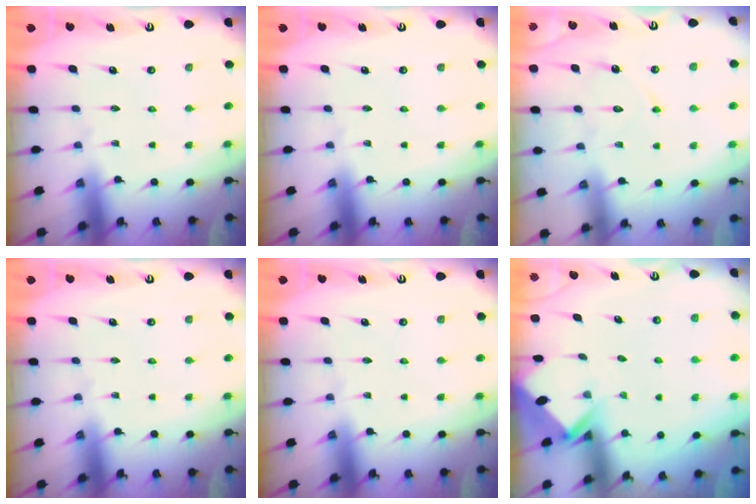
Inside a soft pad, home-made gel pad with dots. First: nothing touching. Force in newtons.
{"total": 0.0}
{"total": 7.8, "press": 7.7, "slide": 0.7}
{"total": 0.0}
{"total": 0.0}
{"total": 2.8, "press": 2.8, "slide": 0.2}